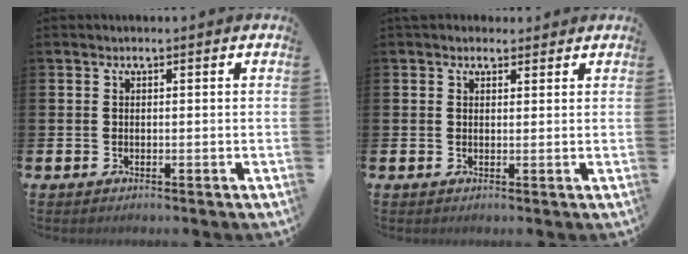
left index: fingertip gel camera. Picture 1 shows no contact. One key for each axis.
{"total": 2.0, "fx": 1.8, "fy": 0.9, "fz": 0.0, "tx": 0.017, "ty": -0.006, "tz": 0.029}